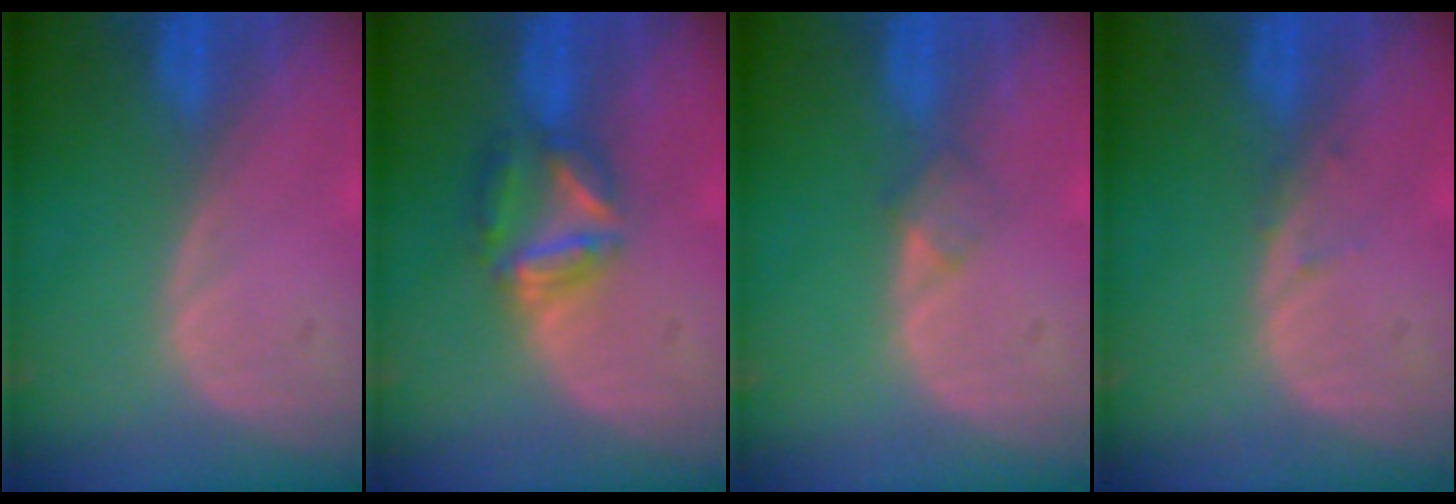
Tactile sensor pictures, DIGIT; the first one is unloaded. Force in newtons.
{"total": 6.1, "press": 5.5, "slide": 2.5}
{"total": 1.8, "press": 1.8, "slide": 0.2}
{"total": 0.8, "press": 0.7, "slide": 0.3}